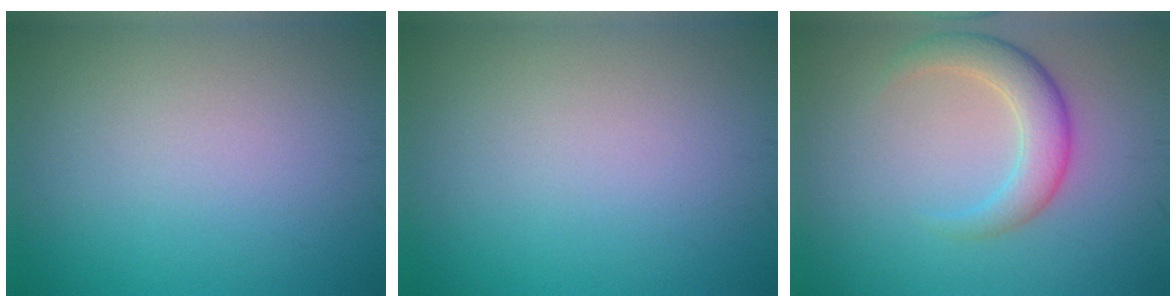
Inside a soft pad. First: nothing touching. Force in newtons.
{"total": 0.0}
{"total": 3.7, "press": 3.7, "slide": 0.1}